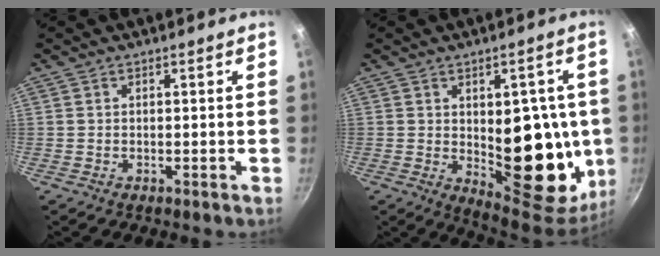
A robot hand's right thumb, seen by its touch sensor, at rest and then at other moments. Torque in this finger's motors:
{"motor_torque": [-0.64, 1.58, 1.43, 0.15, 0.08]}